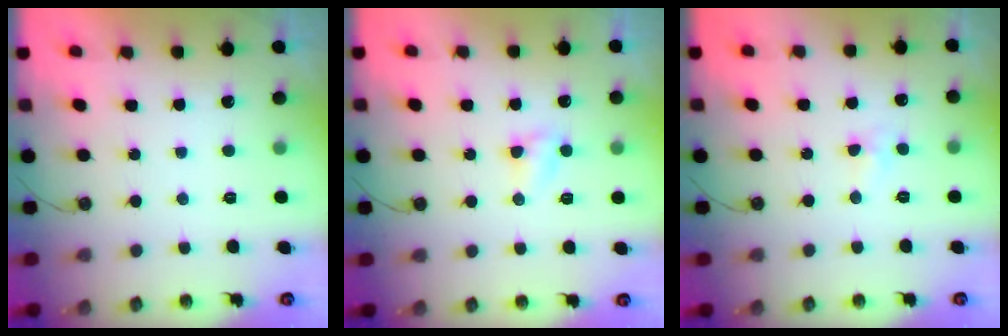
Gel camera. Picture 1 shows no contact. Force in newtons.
{"total": 3.5, "press": 3.4, "slide": 0.6}
{"total": 4.4, "press": 4.4, "slide": 0.7}